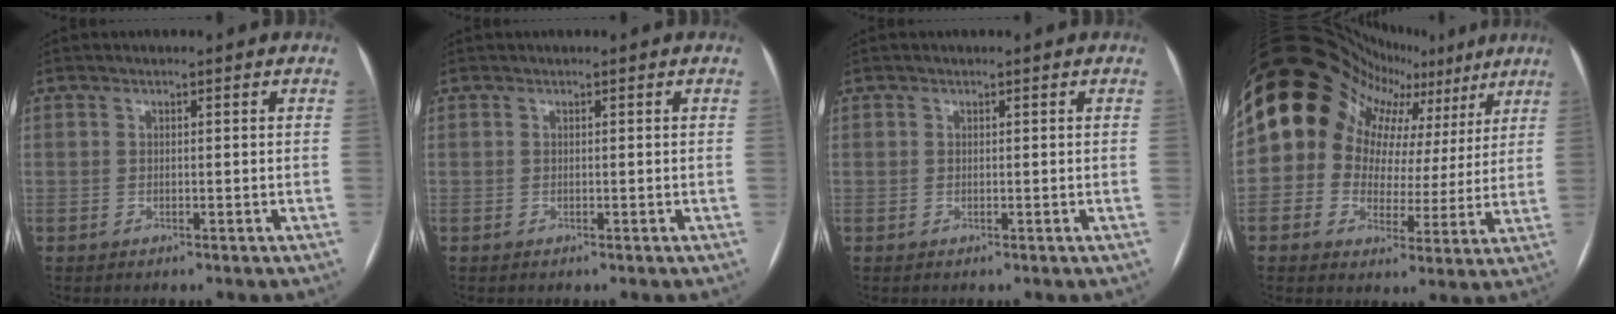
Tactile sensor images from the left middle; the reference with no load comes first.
{"total": 0.0}
{"total": 0.0}
{"total": 17.9, "force": [9.7, 12.3, 8.7], "torque": [-0.136, 0.067, 0.126]}